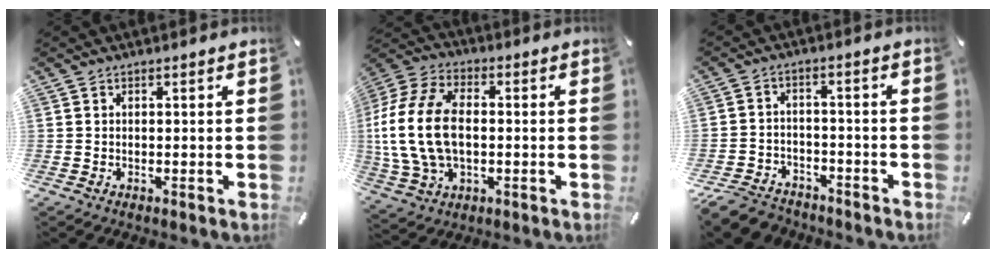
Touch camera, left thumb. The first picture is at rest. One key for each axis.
{"total": 17.1, "fx": -0.8, "fy": 11.6, "fz": 12.6, "tx": -0.287, "ty": 0.006, "tz": -0.017}
{"total": 6.7, "fx": -5.4, "fy": 3.5, "fz": 1.8, "tx": -0.041, "ty": 0.025, "tz": -0.106}